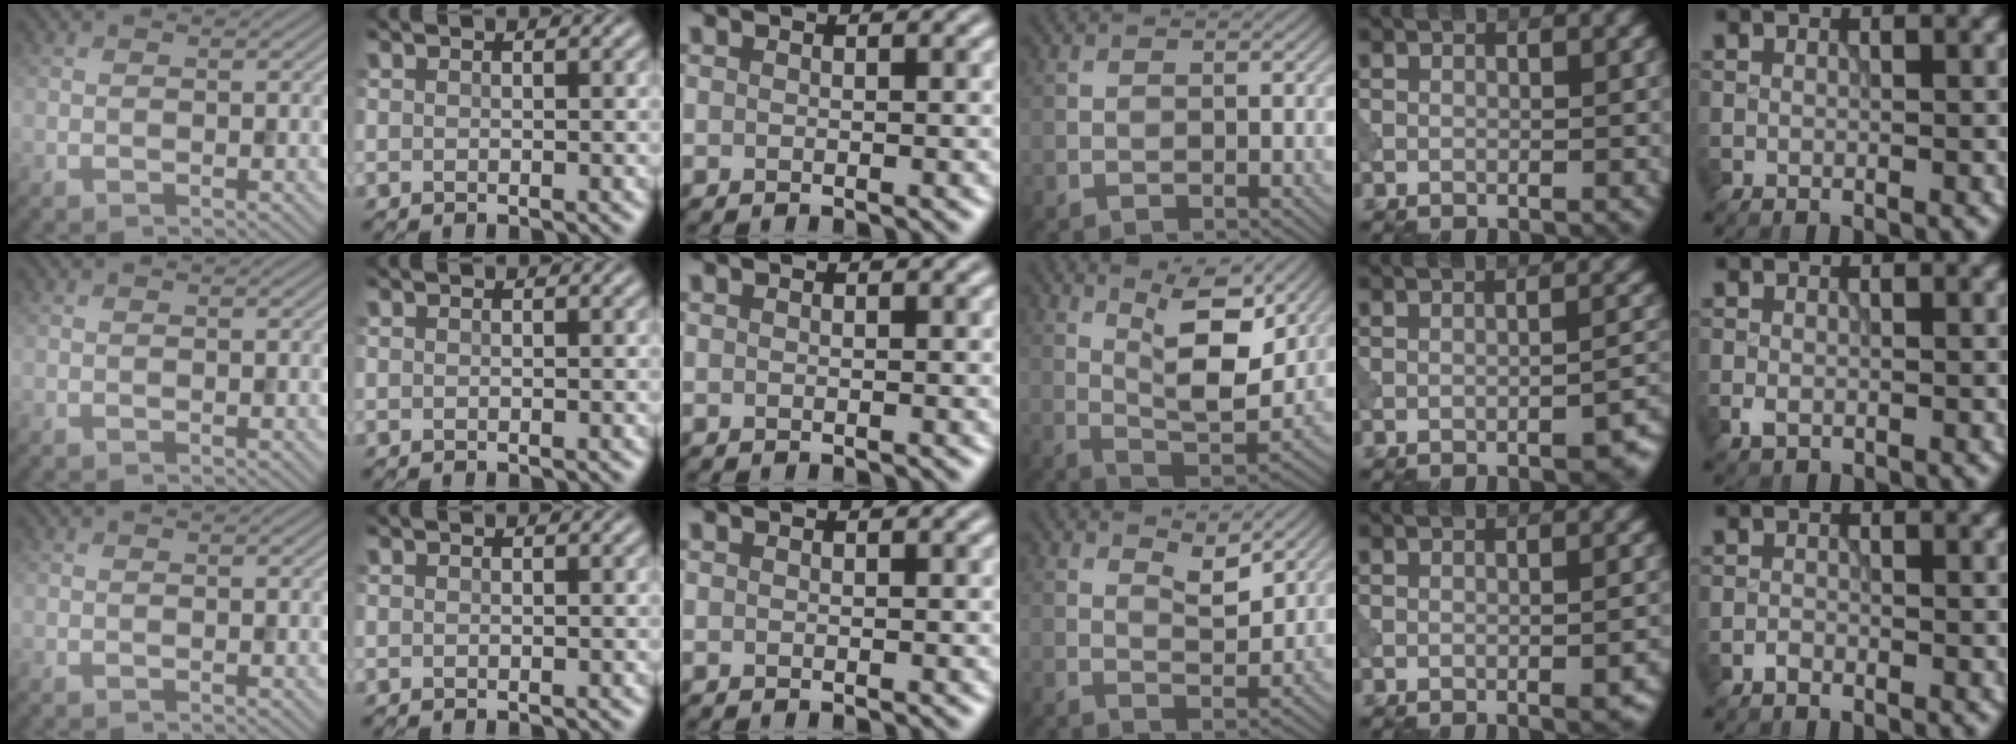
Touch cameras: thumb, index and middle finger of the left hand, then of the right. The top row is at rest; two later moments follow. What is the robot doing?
{"motion": "shake", "object": "bell"}